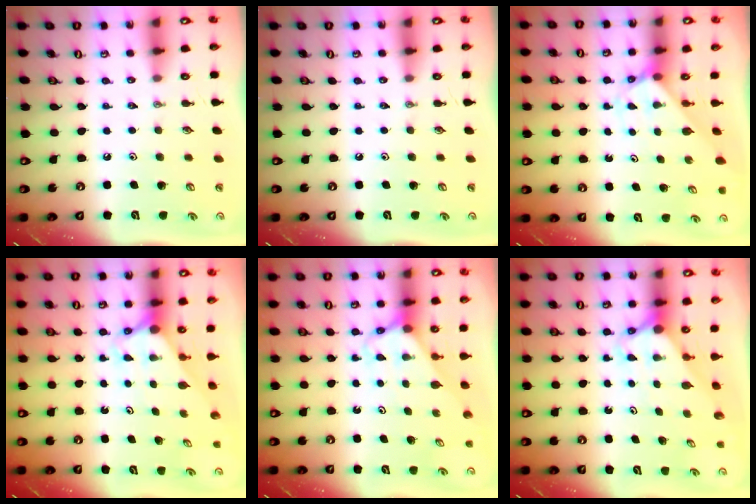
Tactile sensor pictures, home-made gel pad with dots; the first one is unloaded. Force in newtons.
{"total": 0.0}
{"total": 2.2, "press": 2.2, "slide": 0.2}
{"total": 2.8, "press": 2.8, "slide": 0.0}
{"total": 3.0, "press": 3.0, "slide": 0.2}
{"total": 2.7, "press": 2.7, "slide": 0.0}